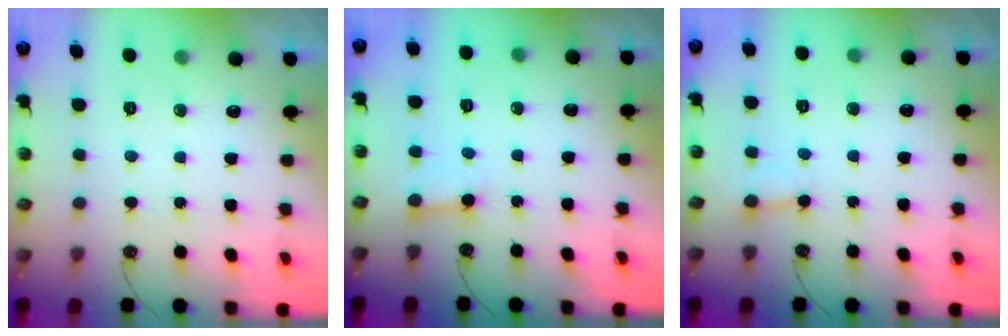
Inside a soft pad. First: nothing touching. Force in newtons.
{"total": 3.4, "press": 3.4, "slide": 0.5}
{"total": 3.0, "press": 3.0, "slide": 0.3}